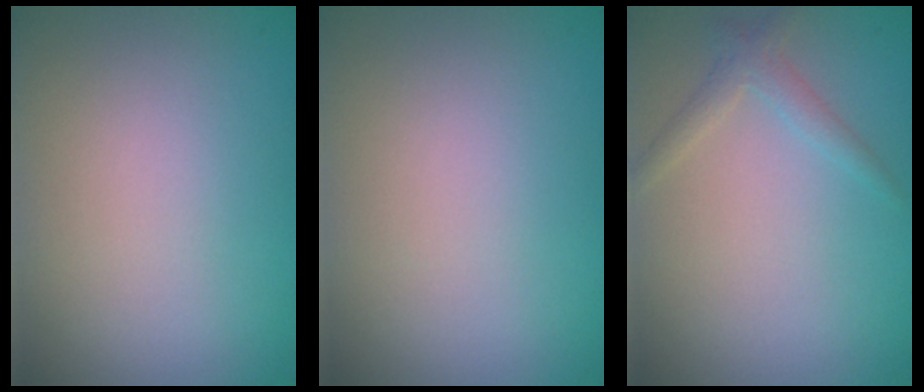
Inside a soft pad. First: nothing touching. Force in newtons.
{"total": 0.0}
{"total": 1.6, "press": 1.6, "slide": 0.1}